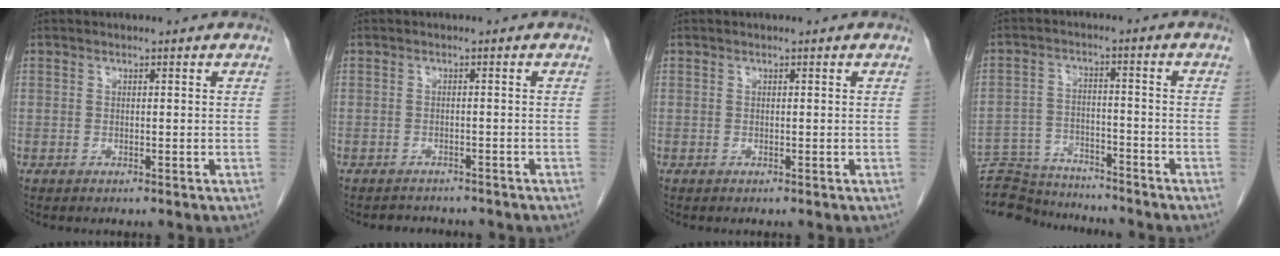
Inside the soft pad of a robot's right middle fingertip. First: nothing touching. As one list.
[{"total": 3.6, "force": [-3.3, 1.4, 0.6], "torque": [-0.011, -0.001, -0.042]}, {"total": 0.0}, {"total": 12.4, "force": [-12.0, 2.5, 1.7], "torque": [-0.029, 0.018, -0.187]}]